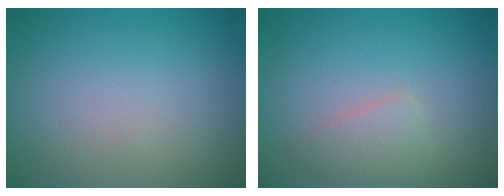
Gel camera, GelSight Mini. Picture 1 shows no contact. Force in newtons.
{"total": 1.9, "press": 1.9, "slide": 0.0}